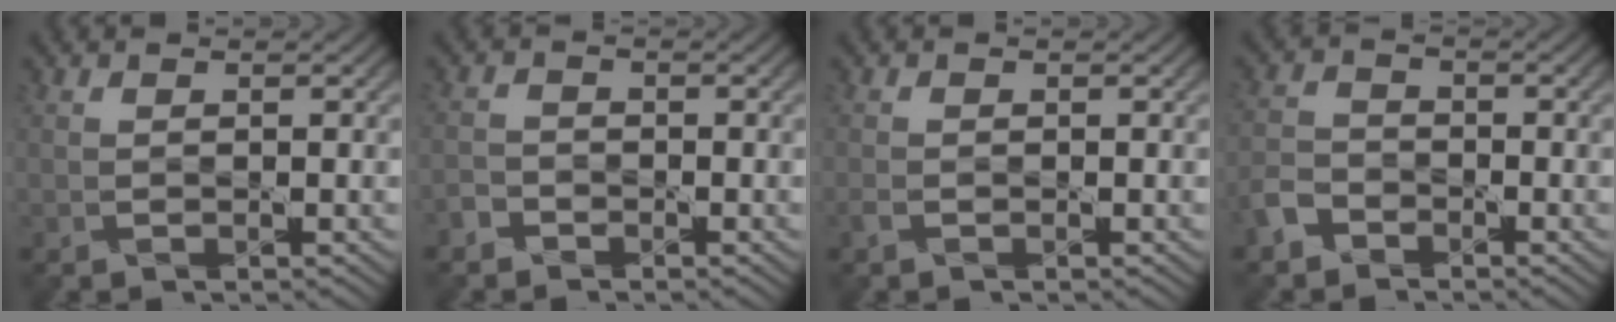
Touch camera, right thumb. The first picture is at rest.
{"total": 2.0, "force": [-1.7, 1.0, 0.1], "torque": [-0.005, 0.003, -0.044]}
{"total": 1.2, "force": [-0.8, 0.7, 0.7], "torque": [-0.023, 0.000, -0.017]}
{"total": 4.0, "force": [-3.0, 2.4, 1.1], "torque": [-0.040, 0.001, -0.073]}